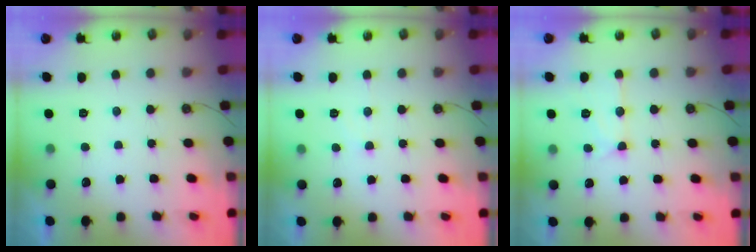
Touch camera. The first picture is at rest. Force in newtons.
{"total": 5.3, "press": 5.3, "slide": 0.8}
{"total": 12.3, "press": 12.3, "slide": 0.9}